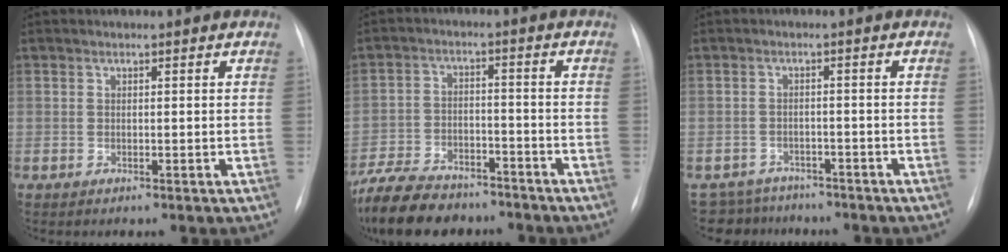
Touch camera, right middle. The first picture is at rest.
{"total": 15.3, "force": [-12.5, 5.9, 6.4], "torque": [-0.138, -0.005, -0.201]}
{"total": 6.4, "force": [-5.7, 2.8, -0.3], "torque": [0.007, 0.014, -0.079]}